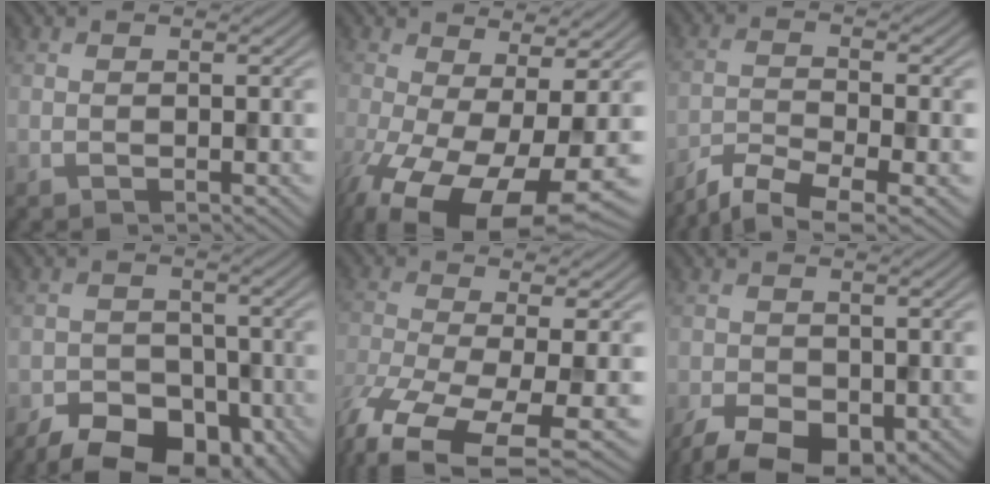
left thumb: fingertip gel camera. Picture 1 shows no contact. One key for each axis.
{"total": 15.0, "fx": -5.4, "fy": 6.7, "fz": 12.3, "tx": -0.252, "ty": -0.044, "tz": -0.070}
{"total": 6.1, "fx": -4.8, "fy": 1.3, "fz": 3.5, "tx": -0.072, "ty": -0.011, "tz": -0.091}
{"total": 9.7, "fx": -6.2, "fy": 5.6, "fz": 4.9, "tx": -0.072, "ty": -0.015, "tz": -0.099}
{"total": 11.9, "fx": -7.3, "fy": 3.4, "fz": 8.9, "tx": -0.204, "ty": -0.031, "tz": -0.123}
{"total": 6.7, "fx": -3.5, "fy": 3.8, "fz": 4.2, "tx": -0.086, "ty": -0.017, "tz": -0.060}